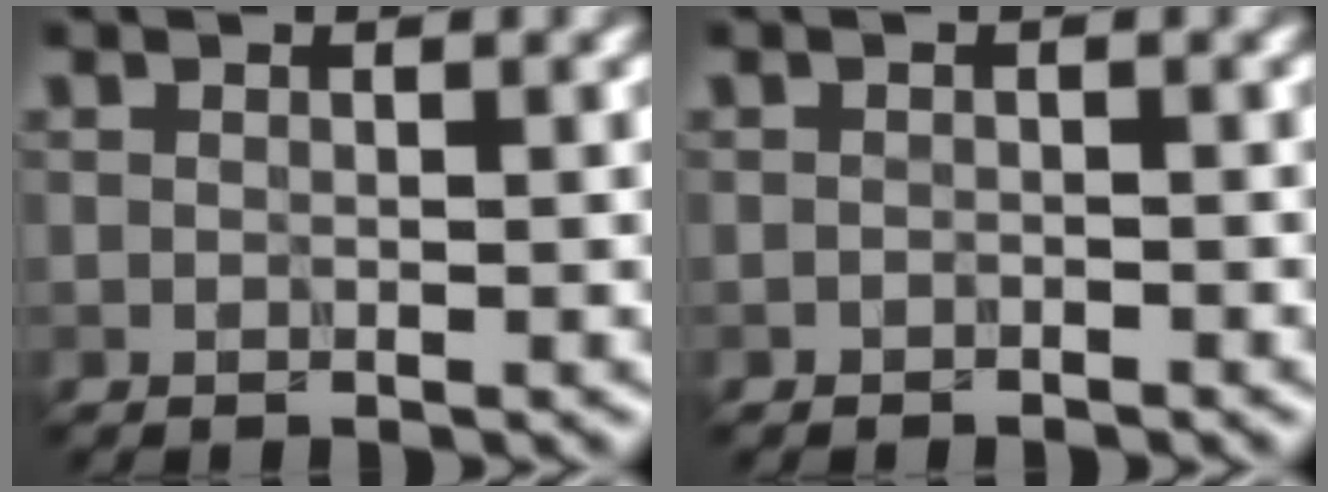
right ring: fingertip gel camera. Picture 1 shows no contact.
{"total": 0.7, "force": [-0.7, 0.3, -0.1], "torque": [0.005, 0.002, -0.013]}